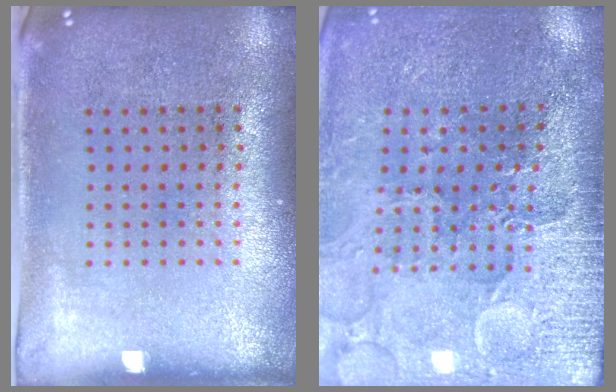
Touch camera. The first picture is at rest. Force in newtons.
{"total": 3.3, "press": 3.3, "slide": 0.4}